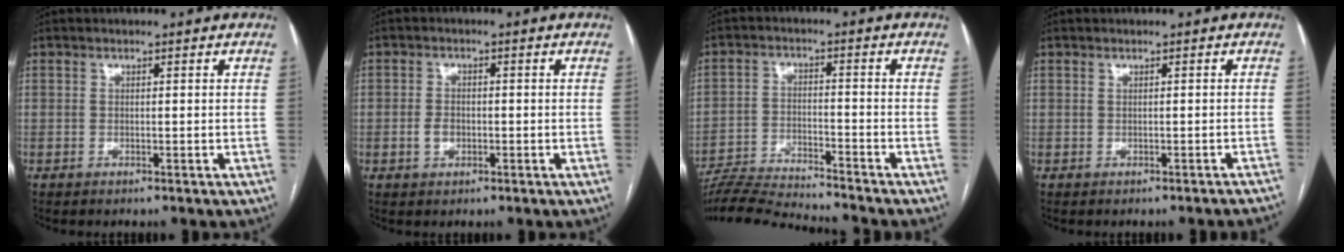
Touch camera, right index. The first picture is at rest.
{"total": 2.6, "force": [-0.7, 1.8, 1.8], "torque": [-0.035, 0.004, -0.011]}
{"total": 11.4, "force": [-11.0, -1.1, 2.7], "torque": [-0.045, -0.007, -0.192]}
{"total": 2.6, "force": [-2.4, -0.3, 0.8], "torque": [-0.004, 0.003, -0.021]}